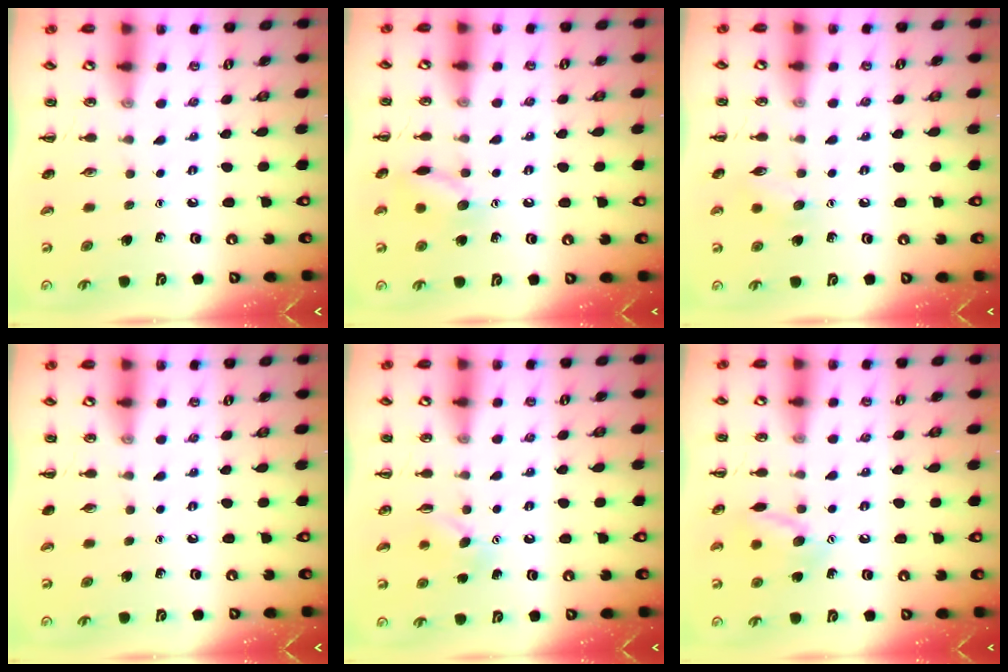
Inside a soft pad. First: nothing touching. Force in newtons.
{"total": 9.0, "press": 9.0, "slide": 0.9}
{"total": 6.3, "press": 6.1, "slide": 1.5}
{"total": 0.0}
{"total": 4.8, "press": 4.7, "slide": 1.1}
{"total": 10.7, "press": 10.6, "slide": 1.8}